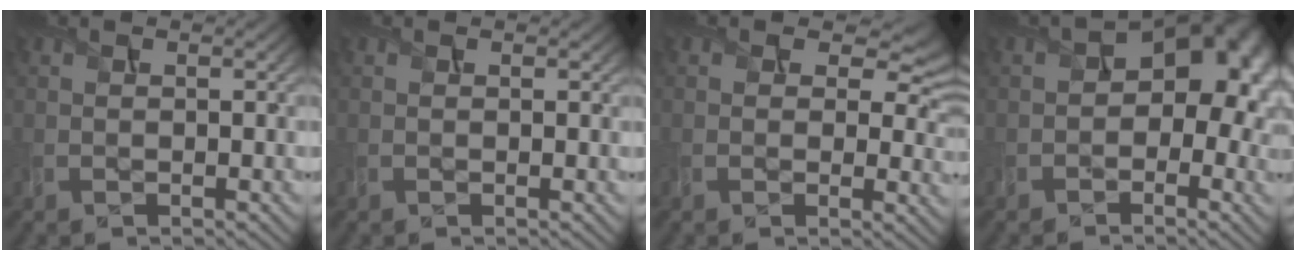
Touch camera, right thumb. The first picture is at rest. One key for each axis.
{"total": 0.0}
{"total": 6.8, "fx": 2.6, "fy": 4.6, "fz": 4.4, "tx": -0.064, "ty": -0.009, "tz": 0.036}
{"total": 13.0, "fx": 0.4, "fy": 8.7, "fz": 9.6, "tx": -0.111, "ty": -0.005, "tz": 0.005}